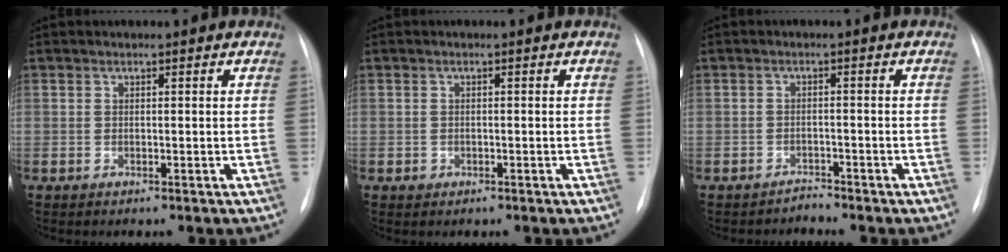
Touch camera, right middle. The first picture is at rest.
{"total": 0.7, "force": [-0.3, 0.6, 0.2], "torque": [-0.003, 0.002, -0.004]}
{"total": 1.5, "force": [-1.5, 0.0, -0.4], "torque": [0.012, -0.006, -0.022]}